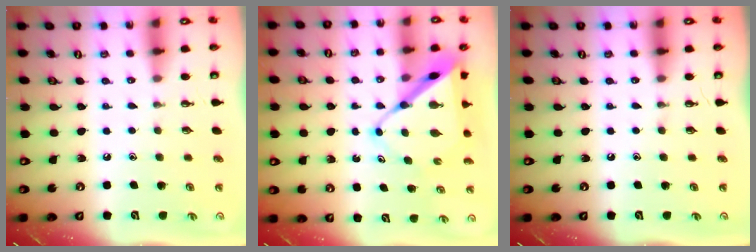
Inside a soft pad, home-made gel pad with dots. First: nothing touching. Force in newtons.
{"total": 10.8, "press": 10.8, "slide": 0.9}
{"total": 0.0}